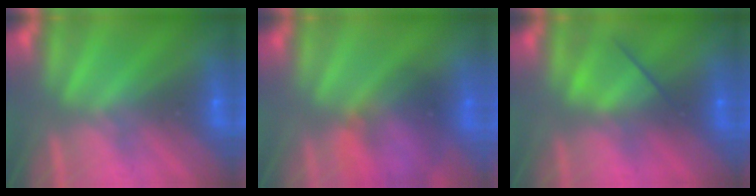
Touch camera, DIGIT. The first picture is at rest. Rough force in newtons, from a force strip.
{"total": 8.5}
{"total": 2.8}